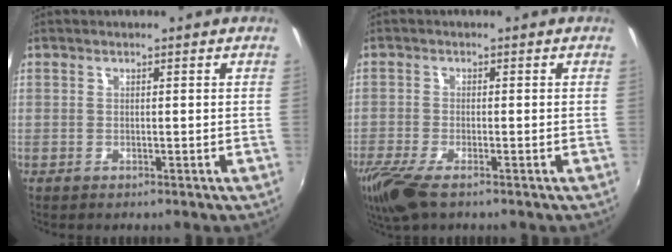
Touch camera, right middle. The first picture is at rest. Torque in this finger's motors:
{"motor_torque": [1.06, -1.00, 0.36, 0.09]}